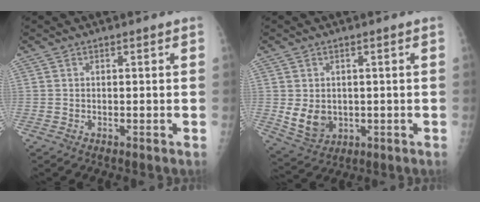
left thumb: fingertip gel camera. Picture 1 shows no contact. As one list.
[{"total": 6.4, "force": [0.0, 5.1, 3.8], "torque": [-0.048, -0.013, 0.021]}]